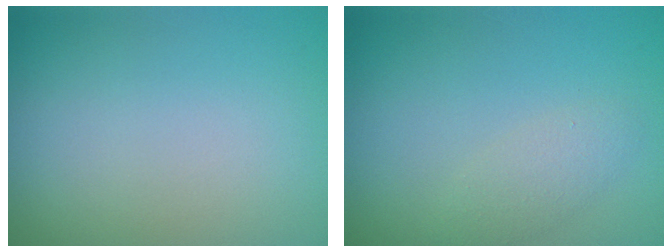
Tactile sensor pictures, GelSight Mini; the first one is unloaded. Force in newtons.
{"total": 1.6, "press": 1.6, "slide": 0.0}